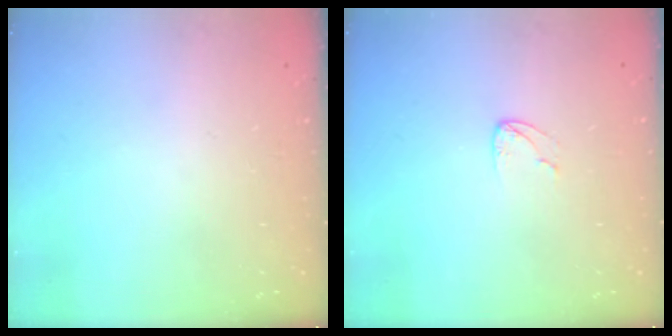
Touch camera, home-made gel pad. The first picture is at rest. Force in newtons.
{"total": 3.8, "press": 3.8, "slide": 0.4}